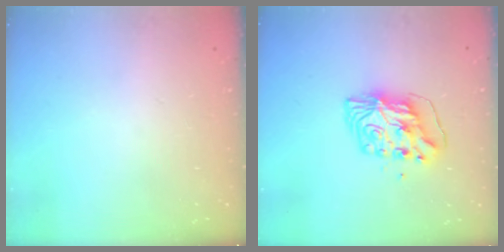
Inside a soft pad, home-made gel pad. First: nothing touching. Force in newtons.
{"total": 8.6, "press": 8.5, "slide": 1.1}